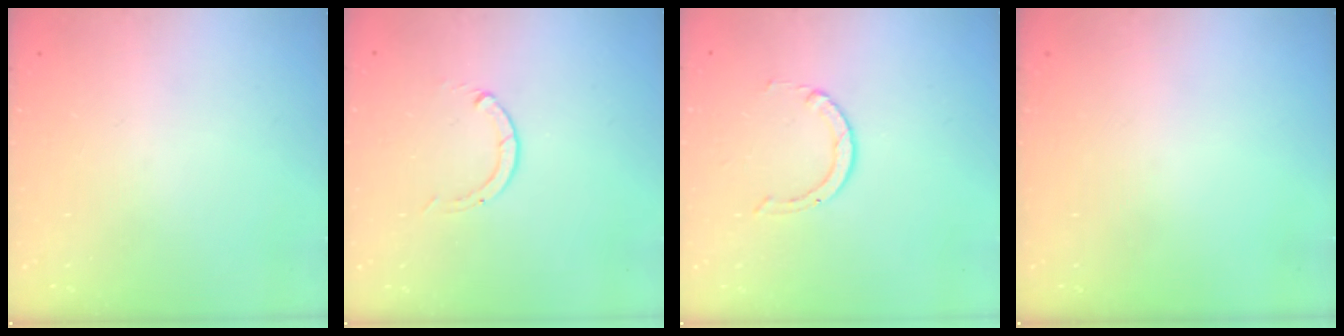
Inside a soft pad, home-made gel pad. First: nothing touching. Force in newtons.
{"total": 0.0}
{"total": 1.5, "press": 1.5, "slide": 0.2}
{"total": 0.0}